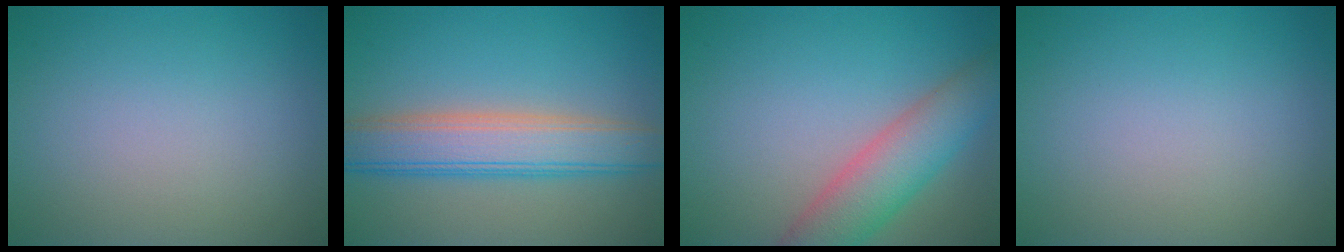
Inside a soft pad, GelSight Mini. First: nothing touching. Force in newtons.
{"total": 6.3, "press": 6.3, "slide": 0.2}
{"total": 5.8, "press": 5.8, "slide": 0.5}
{"total": 0.0}